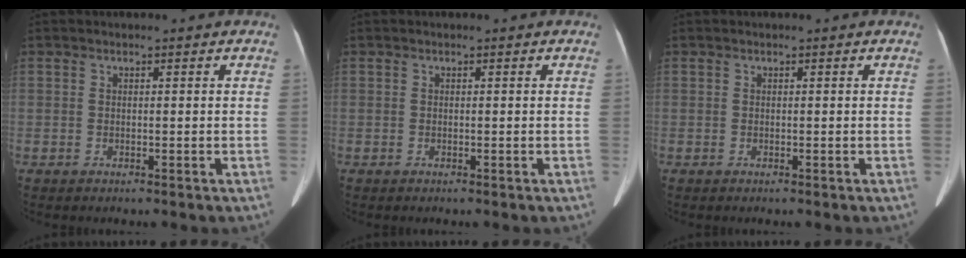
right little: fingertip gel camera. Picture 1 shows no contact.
{"total": 0.0}
{"total": 0.0}